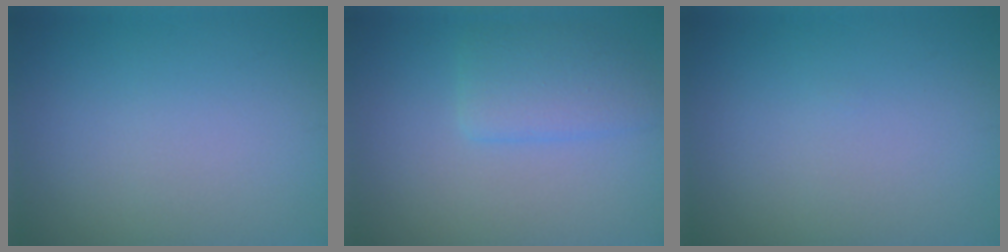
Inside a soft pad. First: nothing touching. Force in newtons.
{"total": 2.9, "press": 2.8, "slide": 0.3}
{"total": 0.0}